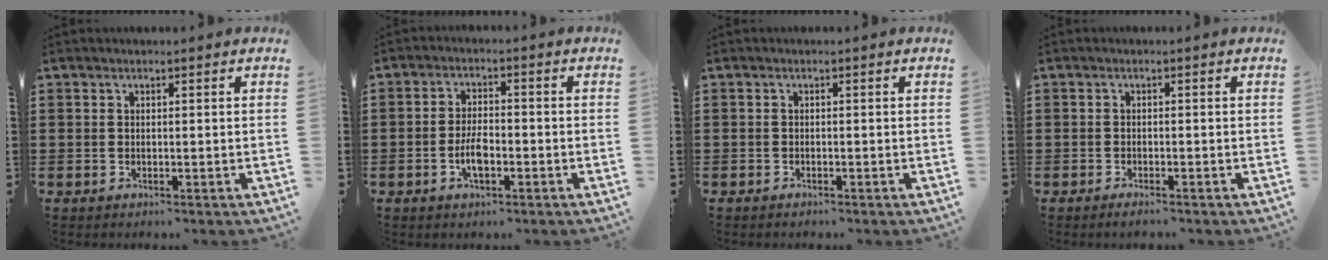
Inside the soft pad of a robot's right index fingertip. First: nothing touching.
{"total": 4.4, "force": [-1.4, 1.8, 3.8], "torque": [-0.080, 0.003, -0.028]}
{"total": 0.6, "force": [-0.6, 0.2, 0.0], "torque": [-0.002, 0.000, -0.012]}
{"total": 1.0, "force": [-1.0, 0.1, 0.3], "torque": [-0.009, -0.002, -0.019]}